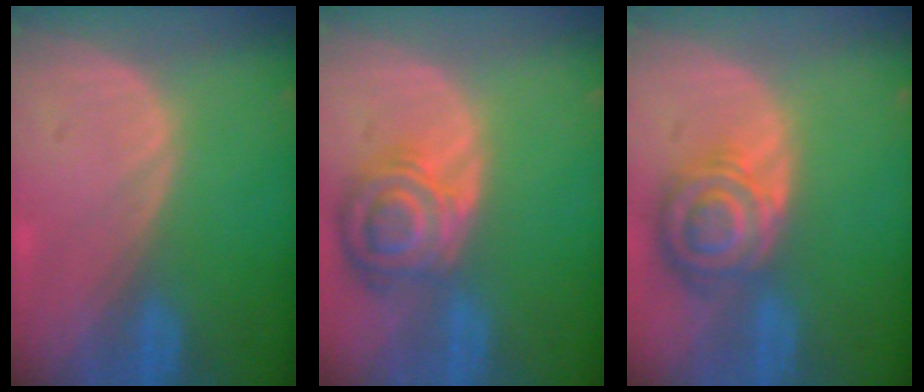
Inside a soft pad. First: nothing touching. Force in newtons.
{"total": 8.4, "press": 7.4, "slide": 3.9}
{"total": 8.2, "press": 7.2, "slide": 4.0}